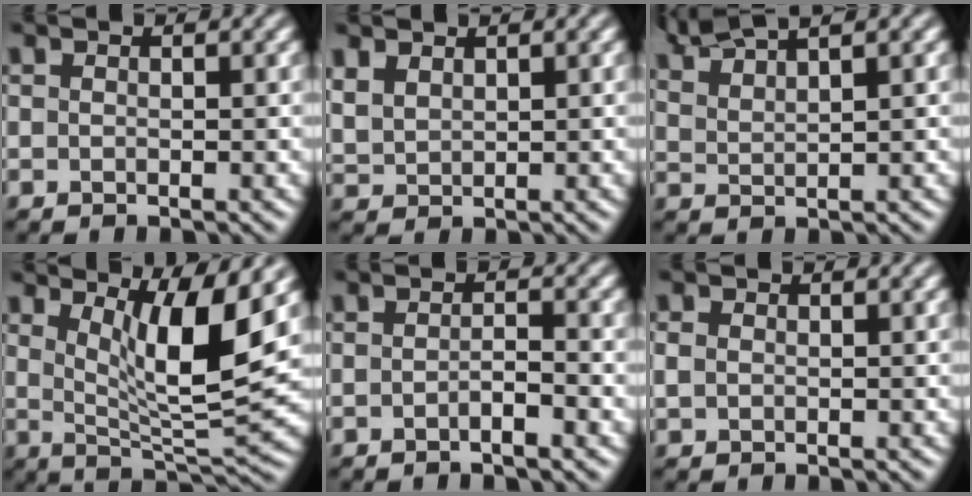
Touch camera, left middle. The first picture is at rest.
{"total": 1.9, "force": [1.6, 1.0, 0.3], "torque": [-0.019, 0.003, 0.041]}
{"total": 4.3, "force": [4.0, 0.5, 1.6], "torque": [-0.037, 0.017, 0.072]}
{"total": 7.9, "force": [3.0, 1.6, 7.1], "torque": [-0.118, -0.010, 0.056]}
{"total": 1.6, "force": [-0.7, 0.3, 1.4], "torque": [-0.024, 0.004, -0.012]}
{"total": 0.6, "force": [0.2, 0.5, 0.2], "torque": [-0.008, 0.004, 0.003]}